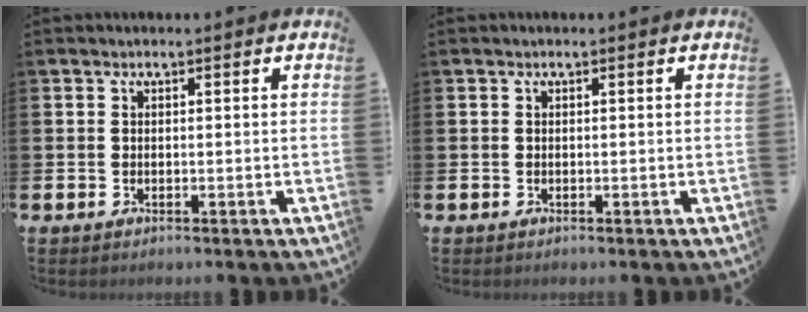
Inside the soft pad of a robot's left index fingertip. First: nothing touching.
{"total": 0.0}